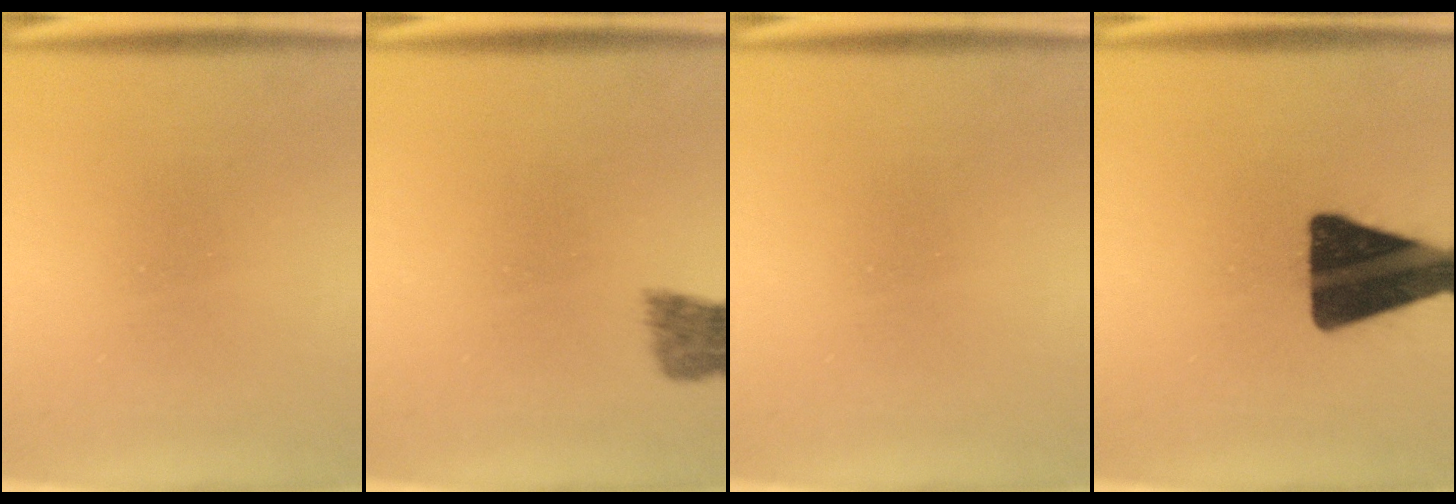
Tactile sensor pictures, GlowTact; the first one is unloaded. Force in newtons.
{"total": 2.3}
{"total": 0.0}
{"total": 19.3}